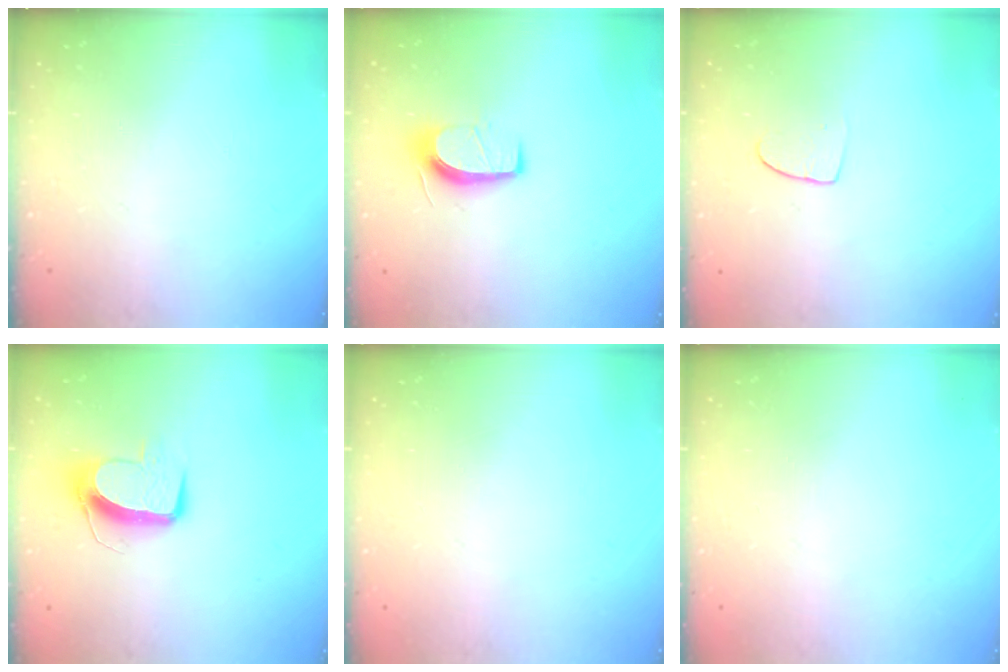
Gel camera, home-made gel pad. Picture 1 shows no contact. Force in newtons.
{"total": 8.0, "press": 7.9, "slide": 1.0}
{"total": 6.3, "press": 6.2, "slide": 0.6}
{"total": 10.2, "press": 10.1, "slide": 0.5}
{"total": 0.0}
{"total": 0.0}